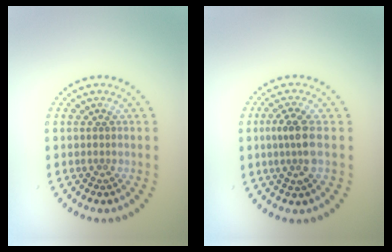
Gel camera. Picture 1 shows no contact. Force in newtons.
{"total": 2.8, "press": 2.5, "slide": 1.2}